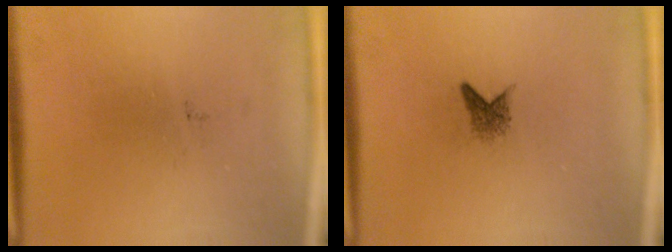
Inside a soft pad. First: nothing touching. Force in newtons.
{"total": 1.6}